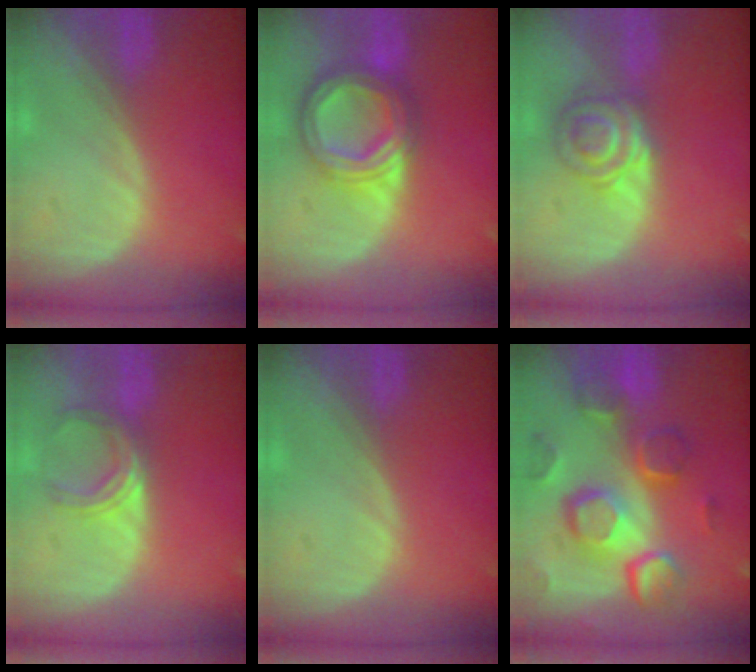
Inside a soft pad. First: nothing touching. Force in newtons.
{"total": 8.4, "press": 8.4, "slide": 0.5}
{"total": 6.1, "press": 5.6, "slide": 2.5}
{"total": 5.0, "press": 4.4, "slide": 2.3}
{"total": 0.0}
{"total": 12.3, "press": 10.6, "slide": 6.2}